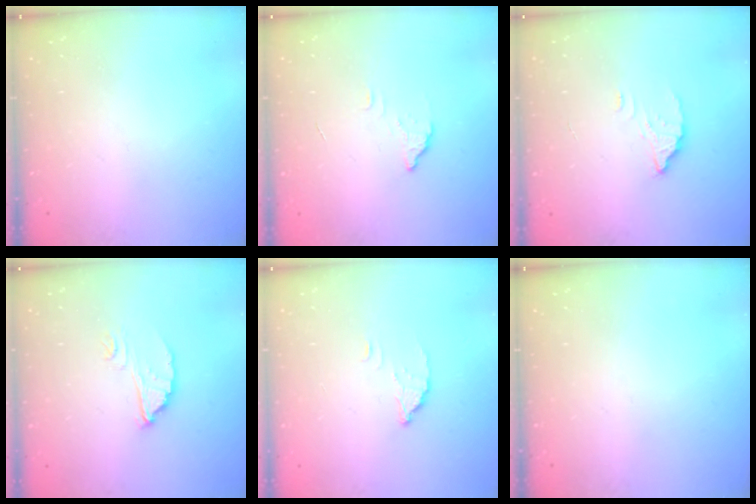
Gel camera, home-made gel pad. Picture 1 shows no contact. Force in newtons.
{"total": 2.8, "press": 2.8, "slide": 0.2}
{"total": 2.6, "press": 2.6, "slide": 0.2}
{"total": 5.1, "press": 5.1, "slide": 0.4}
{"total": 3.2, "press": 3.2, "slide": 0.1}
{"total": 0.0}